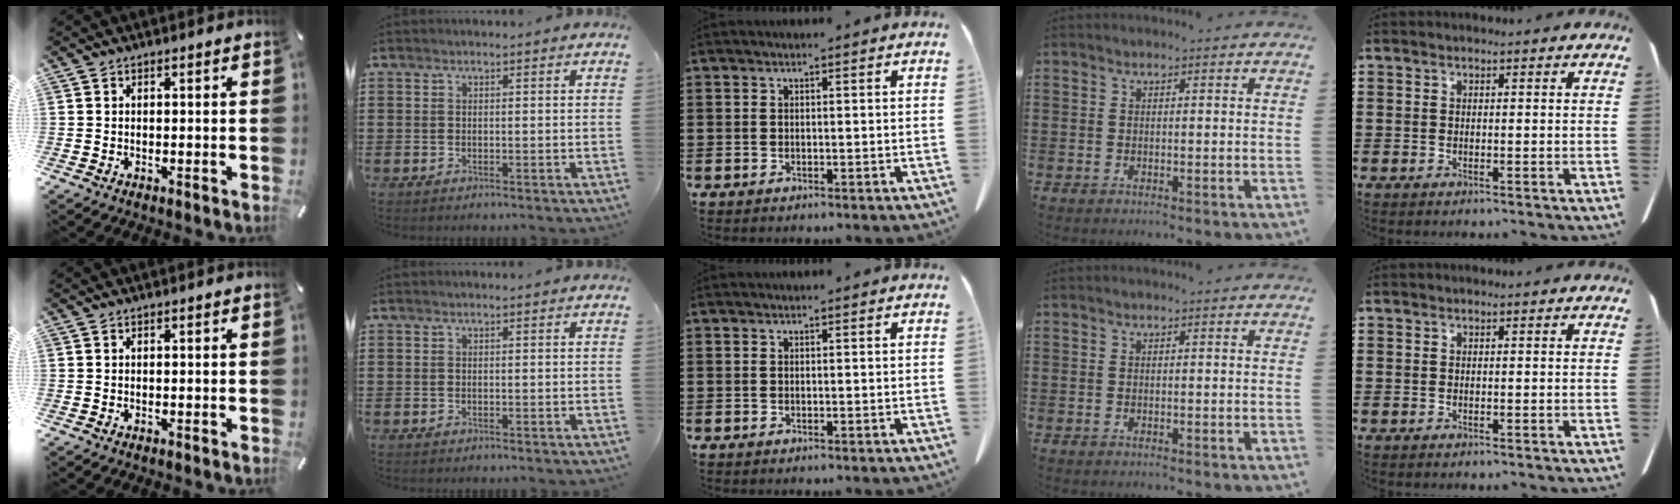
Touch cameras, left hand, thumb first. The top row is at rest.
{}